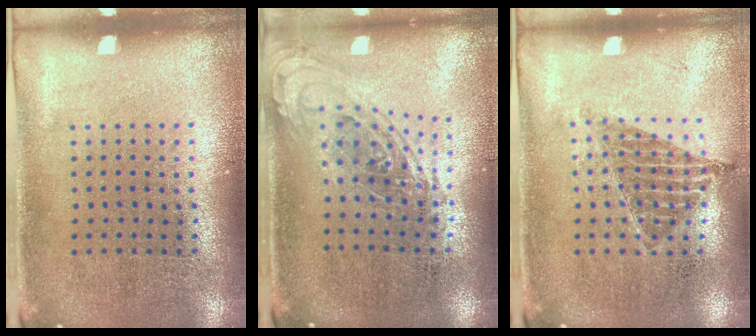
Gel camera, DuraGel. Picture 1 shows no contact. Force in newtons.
{"total": 1.0, "press": 1.0, "slide": 0.3}
{"total": 1.0, "press": 0.9, "slide": 0.4}